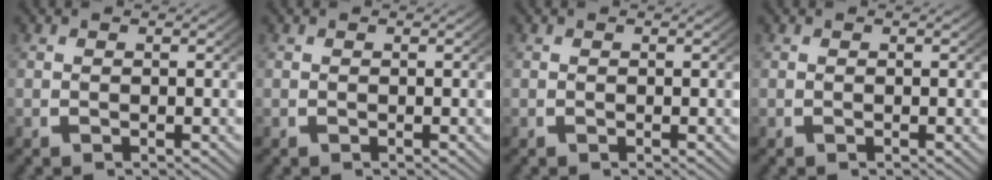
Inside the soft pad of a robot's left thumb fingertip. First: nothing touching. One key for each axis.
{"total": 0.0}
{"total": 0.0}
{"total": 0.0}